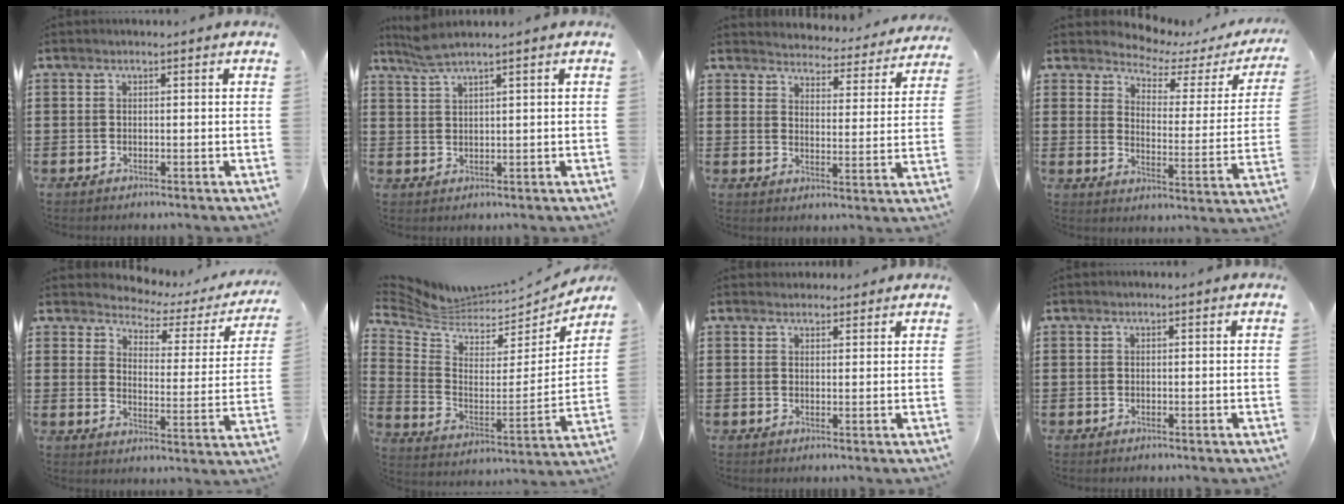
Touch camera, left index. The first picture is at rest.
{"total": 2.9, "force": [2.2, 0.0, 1.9], "torque": [-0.041, 0.001, 0.039]}
{"total": 4.4, "force": [4.3, 0.3, -0.1], "torque": [-0.017, -0.039, 0.072]}
{"total": 3.8, "force": [3.5, 0.9, 1.1], "torque": [-0.038, -0.030, 0.053]}
{"total": 2.9, "force": [2.8, 0.6, 0.5], "torque": [-0.033, -0.027, 0.040]}
{"total": 5.0, "force": [4.6, 1.6, 1.1], "torque": [-0.053, -0.046, 0.078]}
{"total": 1.9, "force": [1.7, 0.8, -0.1], "torque": [-0.002, 0.005, 0.034]}
{"total": 0.0}